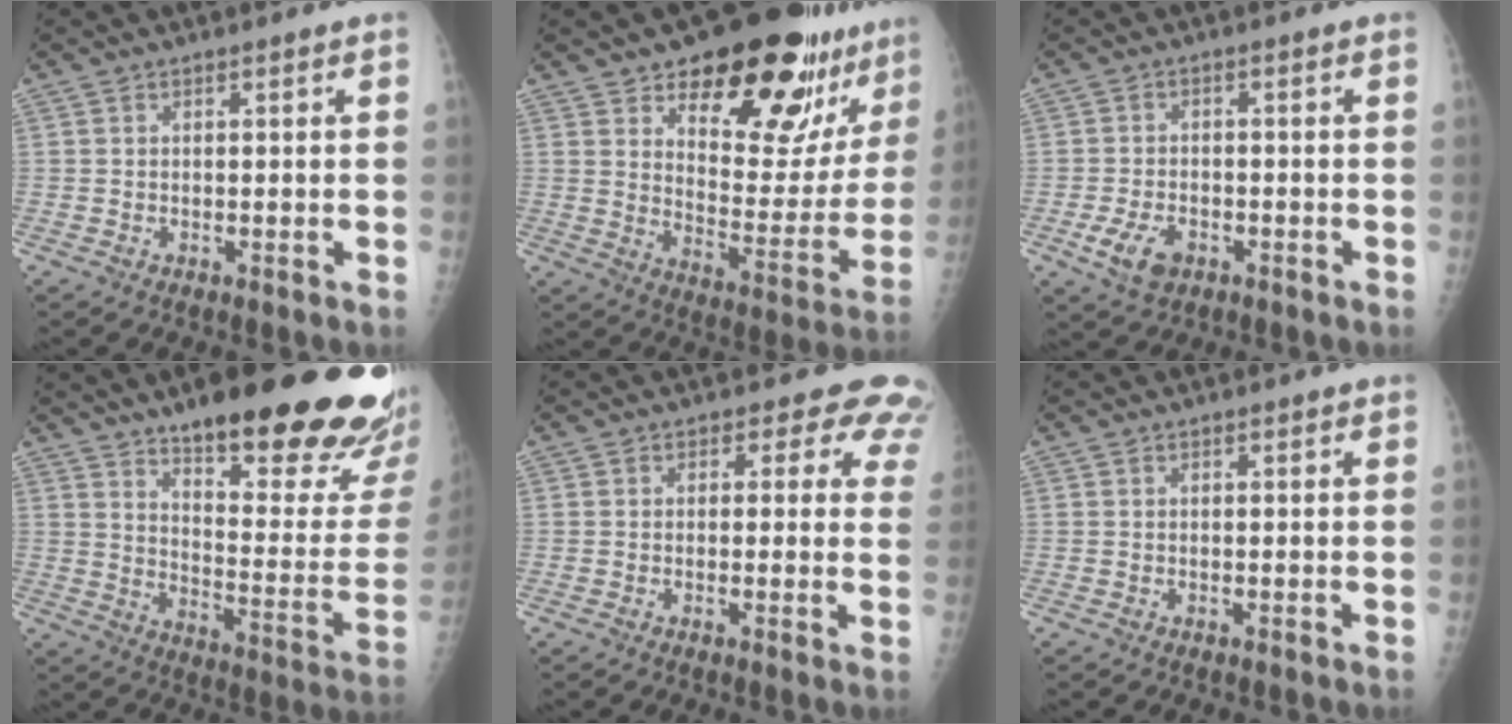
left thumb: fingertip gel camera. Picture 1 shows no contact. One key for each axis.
{"total": 24.3, "fx": 16.0, "fy": 10.3, "fz": 15.0, "tx": -0.149, "ty": -0.087, "tz": 0.228}
{"total": 6.0, "fx": -2.8, "fy": 3.8, "fz": 3.7, "tx": -0.067, "ty": 0.005, "tz": -0.047}
{"total": 30.3, "fx": 20.6, "fy": 7.7, "fz": 20.9, "tx": -0.223, "ty": -0.093, "tz": 0.285}
{"total": 6.8, "fx": 5.1, "fy": 4.0, "fz": 2.2, "tx": 0.019, "ty": -0.017, "tz": 0.031}
{"total": 0.5, "fx": 0.3, "fy": 0.3, "fz": 0.3, "tx": -0.002, "ty": -0.001, "tz": 0.001}